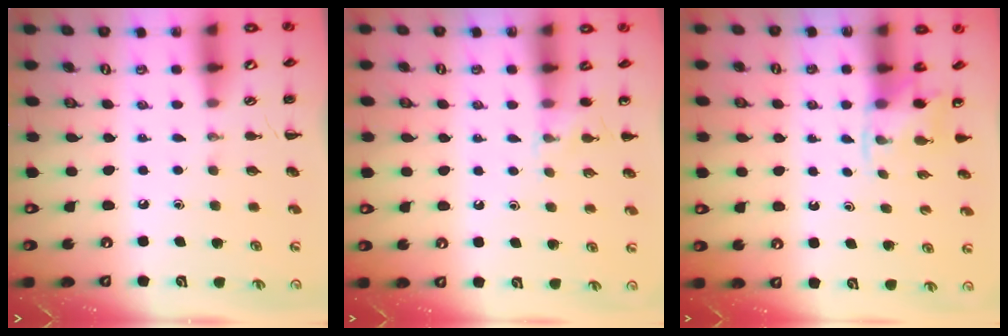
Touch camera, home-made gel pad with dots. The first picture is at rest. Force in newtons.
{"total": 4.9, "press": 4.6, "slide": 1.7}
{"total": 2.6, "press": 2.5, "slide": 0.9}